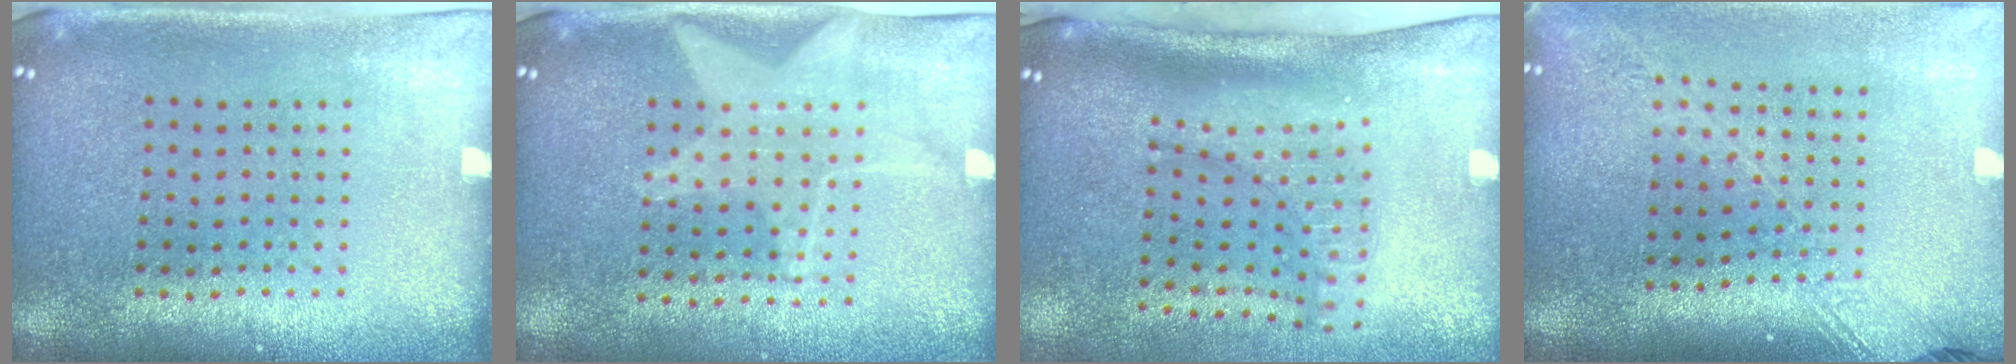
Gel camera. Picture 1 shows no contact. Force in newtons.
{"total": 1.6, "press": 1.5, "slide": 0.6}
{"total": 1.9, "press": 1.4, "slide": 1.3}
{"total": 2.1, "press": 1.6, "slide": 1.4}